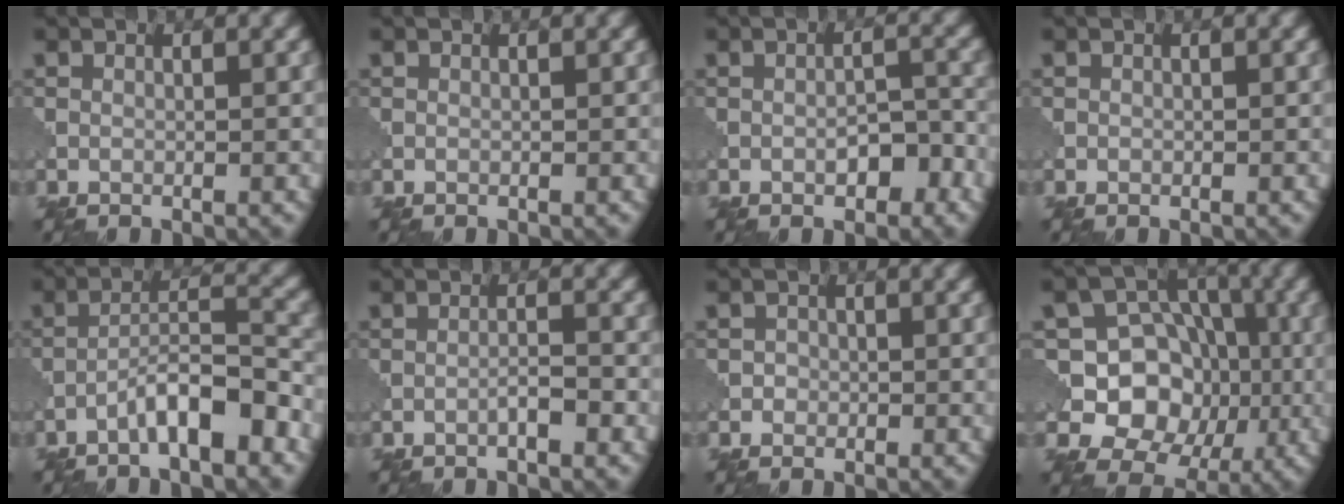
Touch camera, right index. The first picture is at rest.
{"total": 0.0}
{"total": 3.1, "force": [-1.4, 1.3, 2.4], "torque": [-0.033, 0.007, -0.021]}
{"total": 0.0}
{"total": 5.5, "force": [-3.3, 1.1, 4.3], "torque": [-0.070, 0.017, -0.062]}
{"total": 1.6, "force": [-0.9, 0.2, 1.4], "torque": [-0.024, 0.006, -0.018]}
{"total": 0.9, "force": [-0.2, 0.9, 0.1], "torque": [0.010, -0.001, -0.006]}
{"total": 9.8, "force": [-1.2, 8.2, 5.2], "torque": [-0.066, 0.002, -0.047]}